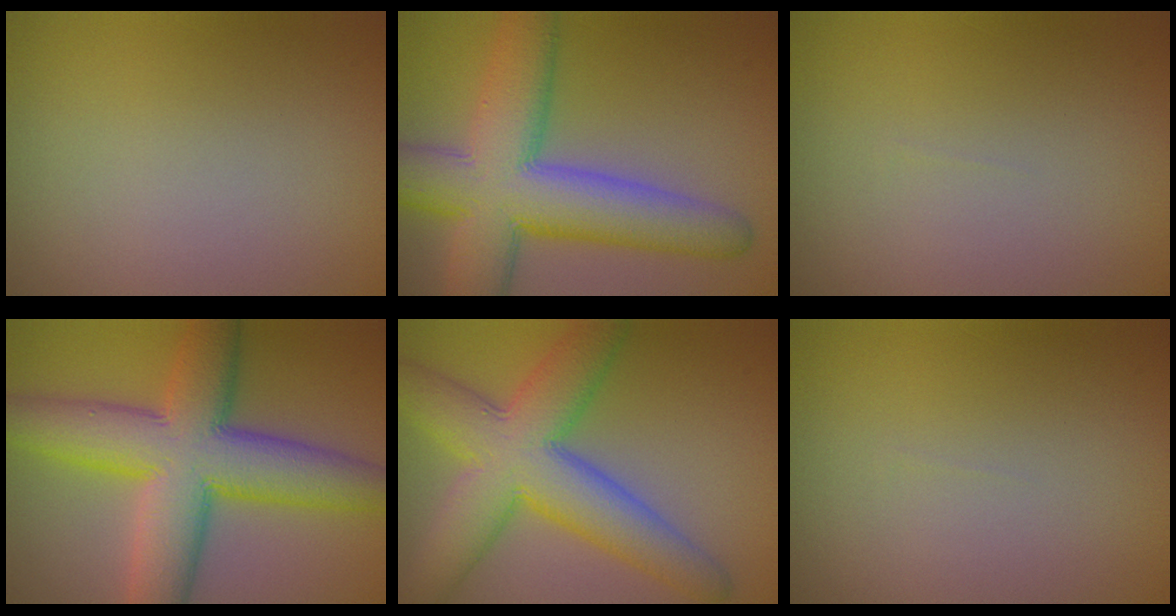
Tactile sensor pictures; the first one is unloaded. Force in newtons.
{"total": 11.2, "press": 11.2, "slide": 0.6}
{"total": 0.0}
{"total": 11.3, "press": 11.3, "slide": 0.1}
{"total": 9.4, "press": 9.3, "slide": 0.5}
{"total": 0.0}